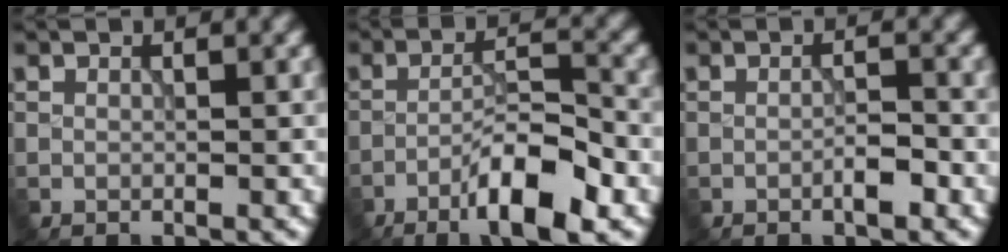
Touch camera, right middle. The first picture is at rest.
{"total": 6.7, "force": [-3.8, 1.3, 5.3], "torque": [-0.090, 0.010, -0.069]}
{"total": 1.8, "force": [-1.0, 0.4, 1.5], "torque": [-0.026, 0.003, -0.017]}